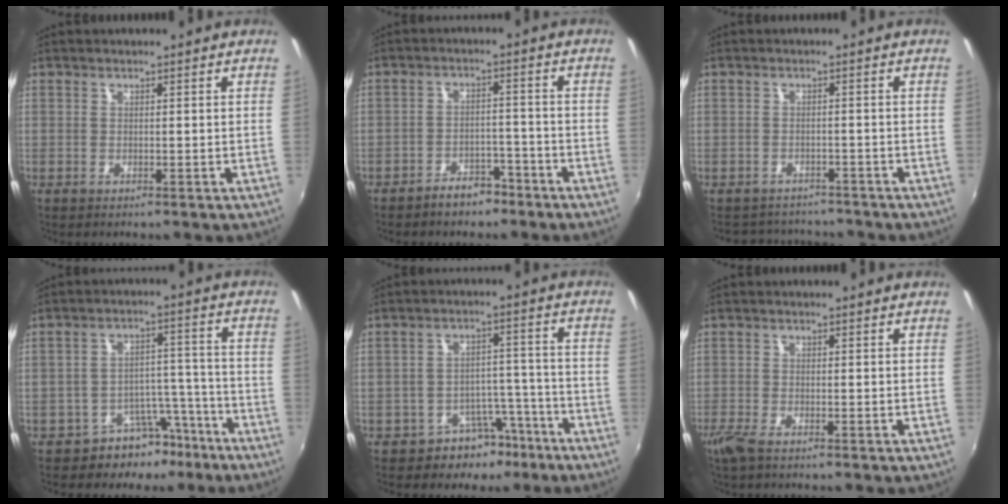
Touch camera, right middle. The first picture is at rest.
{"total": 4.8, "force": [-3.8, 2.4, 1.7], "torque": [-0.042, 0.017, -0.049]}
{"total": 5.2, "force": [-4.7, 2.4, 0.4], "torque": [-0.015, 0.020, -0.070]}
{"total": 8.2, "force": [-6.4, 4.8, 1.8], "torque": [-0.017, 0.038, -0.085]}
{"total": 7.3, "force": [-5.3, 4.6, 1.7], "torque": [-0.022, 0.032, -0.069]}
{"total": 2.8, "force": [-2.1, 0.3, 1.9], "torque": [-0.047, -0.011, -0.045]}